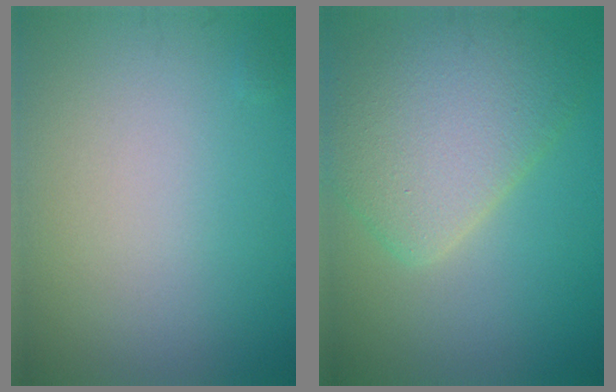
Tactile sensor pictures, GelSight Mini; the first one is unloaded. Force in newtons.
{"total": 6.8, "press": 6.8, "slide": 0.4}